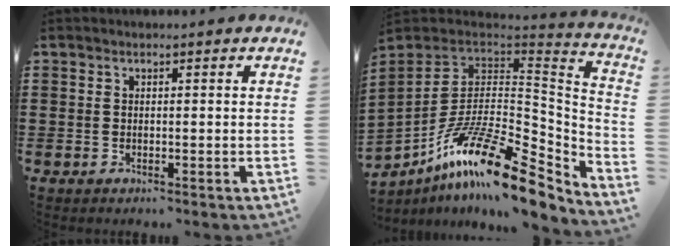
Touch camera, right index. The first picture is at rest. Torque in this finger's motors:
{"motor_torque": [0.38, 0.57, -0.14, -0.21]}